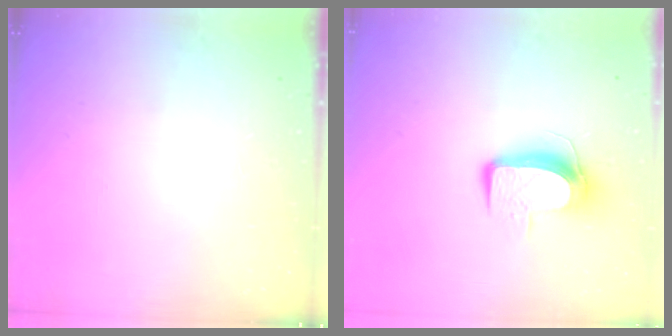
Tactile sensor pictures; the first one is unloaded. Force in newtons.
{"total": 9.7, "press": 9.7, "slide": 0.8}